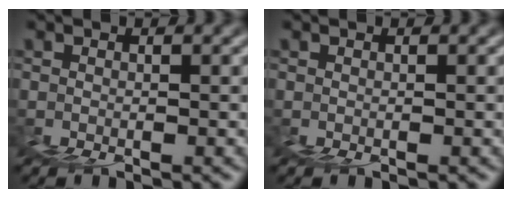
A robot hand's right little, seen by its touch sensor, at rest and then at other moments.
{"total": 0.0}